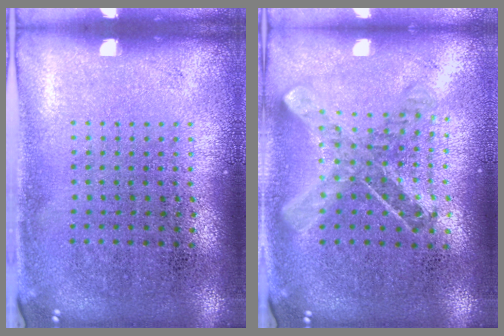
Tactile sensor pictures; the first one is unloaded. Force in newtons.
{"total": 0.9, "press": 0.9, "slide": 0.2}